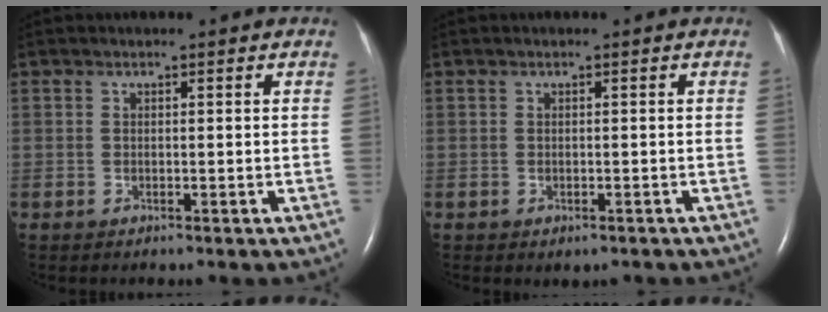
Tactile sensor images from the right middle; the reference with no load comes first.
{"total": 1.0, "force": [-0.5, 0.6, 0.5], "torque": [-0.010, -0.001, -0.001]}